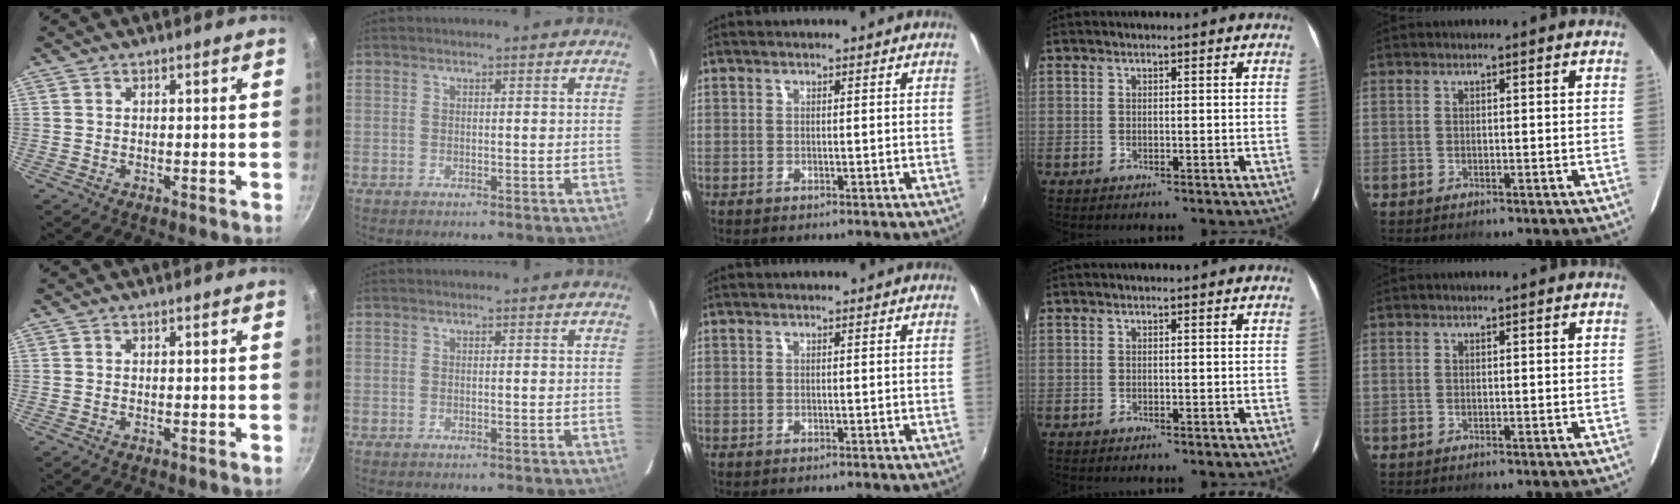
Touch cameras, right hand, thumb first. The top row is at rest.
{}